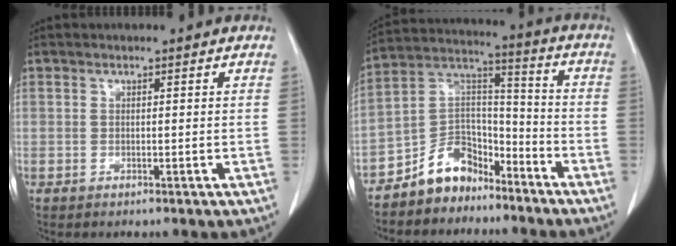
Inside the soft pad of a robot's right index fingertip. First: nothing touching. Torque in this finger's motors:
{"motor_torque": [-0.10, -0.02, -0.88, -0.21]}